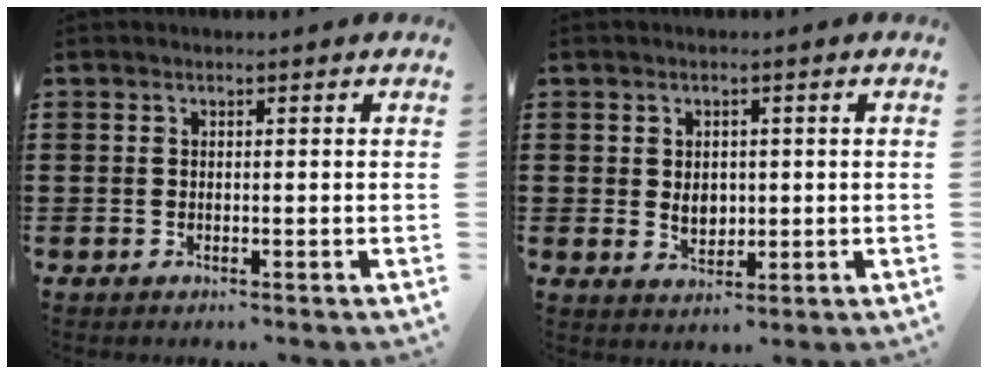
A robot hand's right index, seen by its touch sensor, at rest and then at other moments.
{"total": 2.9, "force": [0.2, 2.2, 2.0], "torque": [-0.037, 0.002, 0.001]}